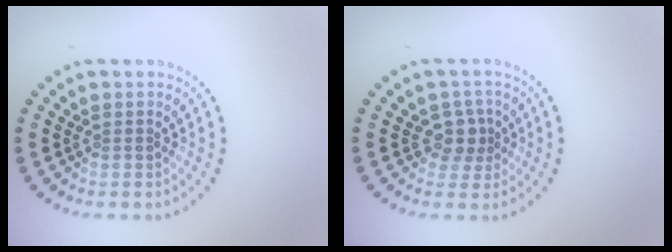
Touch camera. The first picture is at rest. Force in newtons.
{"total": 2.2, "press": 1.8, "slide": 1.3}